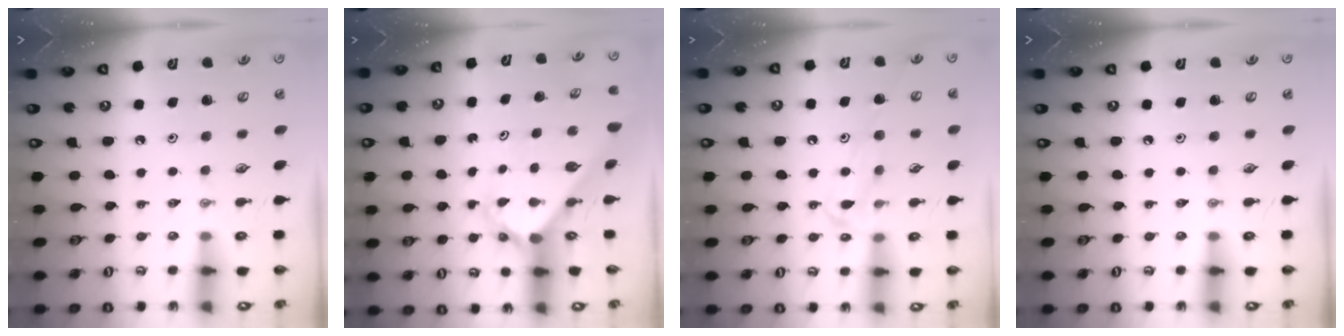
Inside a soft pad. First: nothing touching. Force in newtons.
{"total": 2.5, "press": 2.5, "slide": 0.2}
{"total": 12.8, "press": 12.7, "slide": 1.1}
{"total": 0.0}